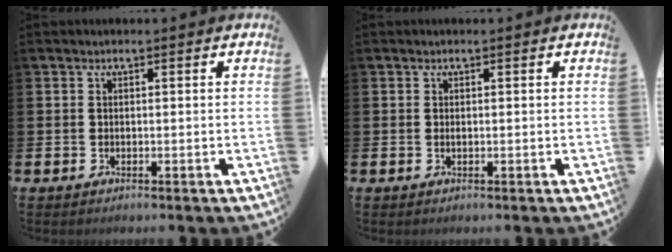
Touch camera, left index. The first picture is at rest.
{"total": 0.0}